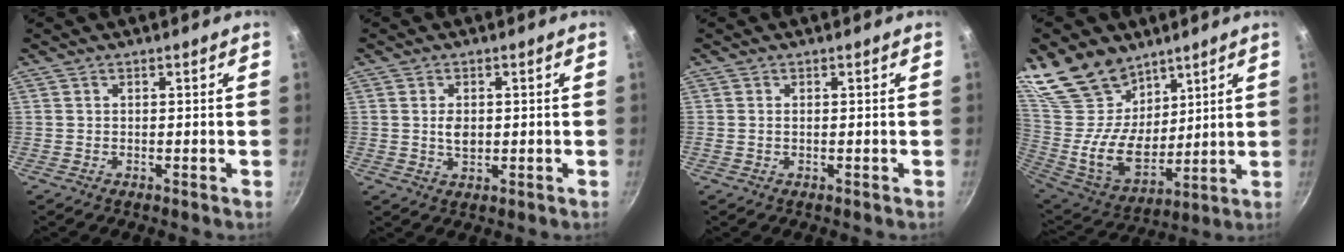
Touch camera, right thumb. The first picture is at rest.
{"total": 3.2, "force": [0.2, 2.1, 2.4], "torque": [-0.037, -0.001, 0.005]}
{"total": 0.5, "force": [0.0, 0.3, 0.4], "torque": [-0.009, 0.002, -0.001]}
{"total": 20.5, "force": [13.5, 12.7, 8.7], "torque": [-0.146, -0.083, 0.271]}